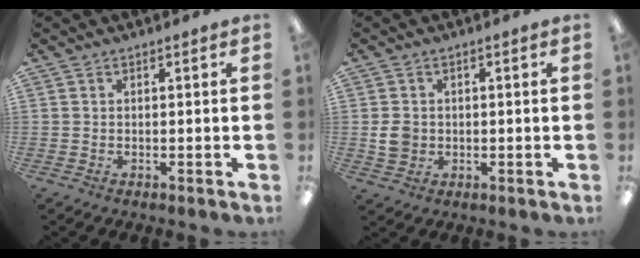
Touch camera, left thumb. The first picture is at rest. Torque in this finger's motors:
{"motor_torque": [0.10, 0.52, 0.60, -0.47, 0.01]}